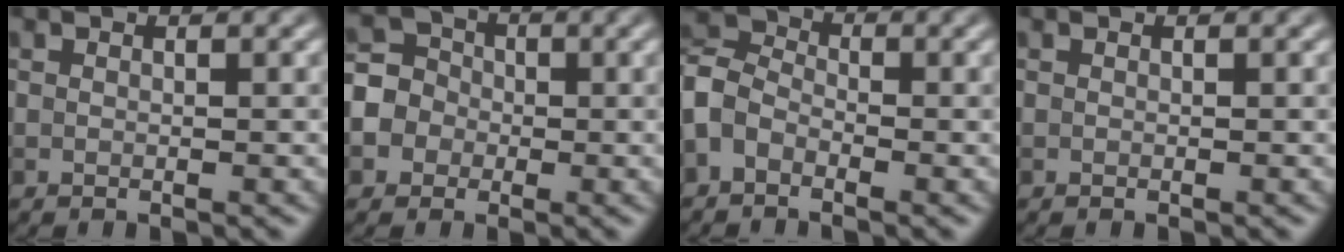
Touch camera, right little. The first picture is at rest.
{"total": 5.4, "force": [-1.7, 5.0, 1.3], "torque": [-0.012, 0.011, -0.050]}
{"total": 3.8, "force": [-1.7, 2.5, 2.2], "torque": [-0.049, 0.011, -0.051]}
{"total": 0.0}